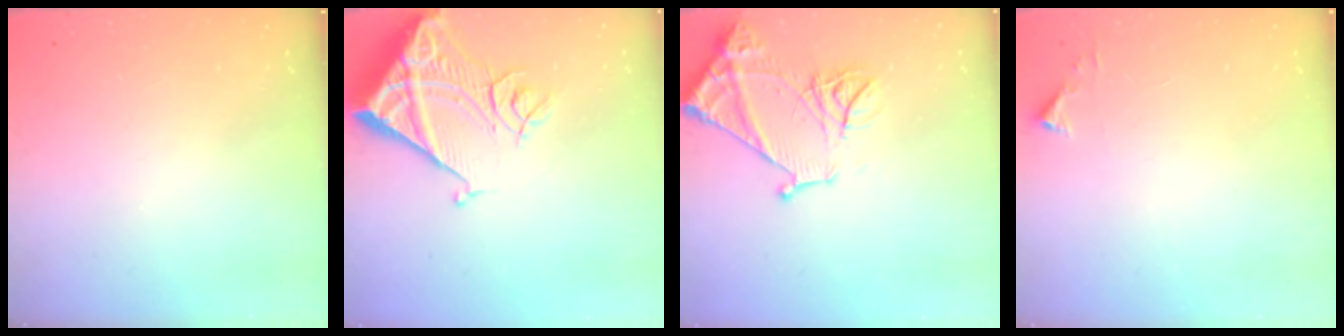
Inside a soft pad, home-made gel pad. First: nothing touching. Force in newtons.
{"total": 14.6, "press": 14.5, "slide": 2.0}
{"total": 13.5, "press": 13.4, "slide": 1.3}
{"total": 2.3, "press": 2.3, "slide": 0.2}